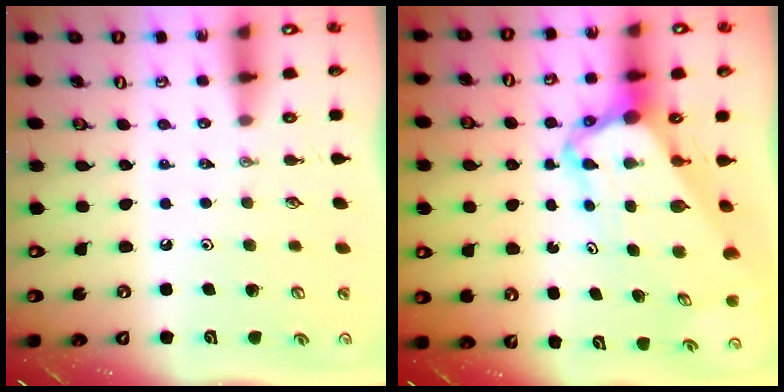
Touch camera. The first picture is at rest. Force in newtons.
{"total": 8.2, "press": 8.1, "slide": 0.7}